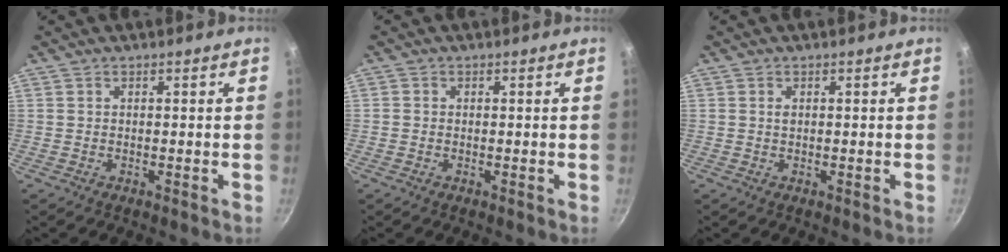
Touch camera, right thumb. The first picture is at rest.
{"total": 0.6, "force": [-0.1, 0.5, 0.1], "torque": [-0.001, 0.001, -0.005]}
{"total": 0.8, "force": [0.2, 0.4, 0.6], "torque": [-0.010, 0.001, 0.004]}